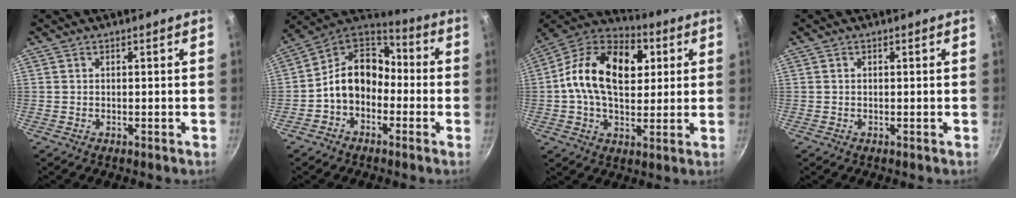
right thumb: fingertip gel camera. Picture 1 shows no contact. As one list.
[{"total": 12.6, "force": [-2.8, 9.6, 7.6], "torque": [-0.090, 0.055, -0.074]}, {"total": 20.3, "force": [3.8, 13.2, 15.0], "torque": [-0.226, 0.015, 0.042]}, {"total": 0.0}]